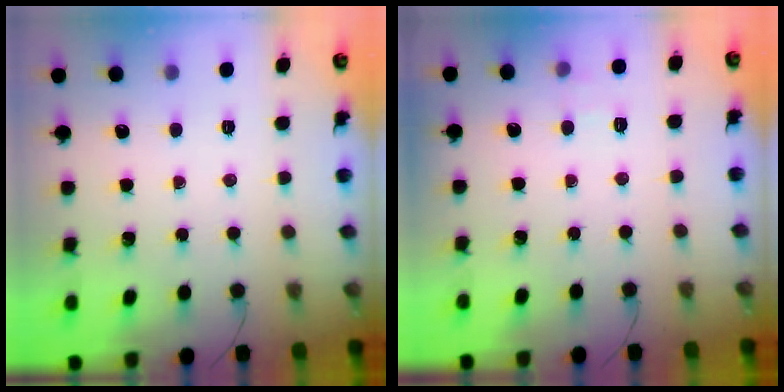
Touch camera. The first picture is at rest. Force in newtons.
{"total": 4.9, "press": 4.7, "slide": 1.6}